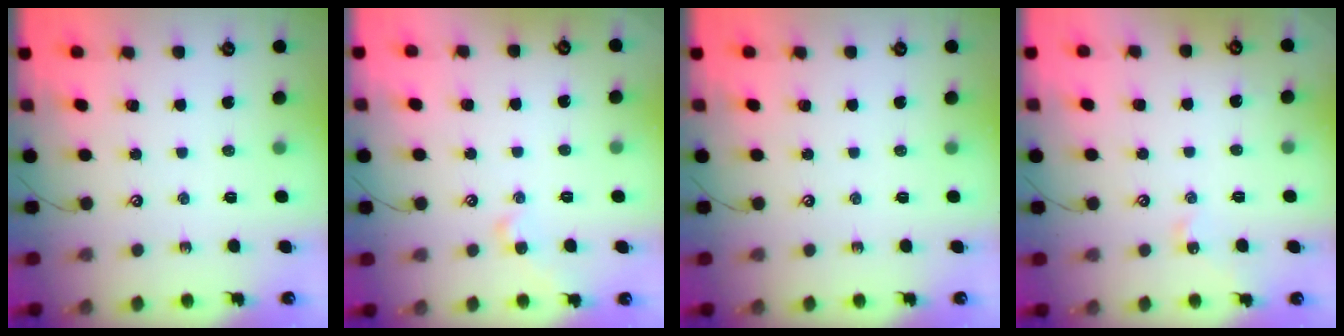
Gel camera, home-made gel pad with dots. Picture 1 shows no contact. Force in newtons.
{"total": 1.8, "press": 1.8, "slide": 0.3}
{"total": 0.0}
{"total": 2.8, "press": 2.7, "slide": 0.6}